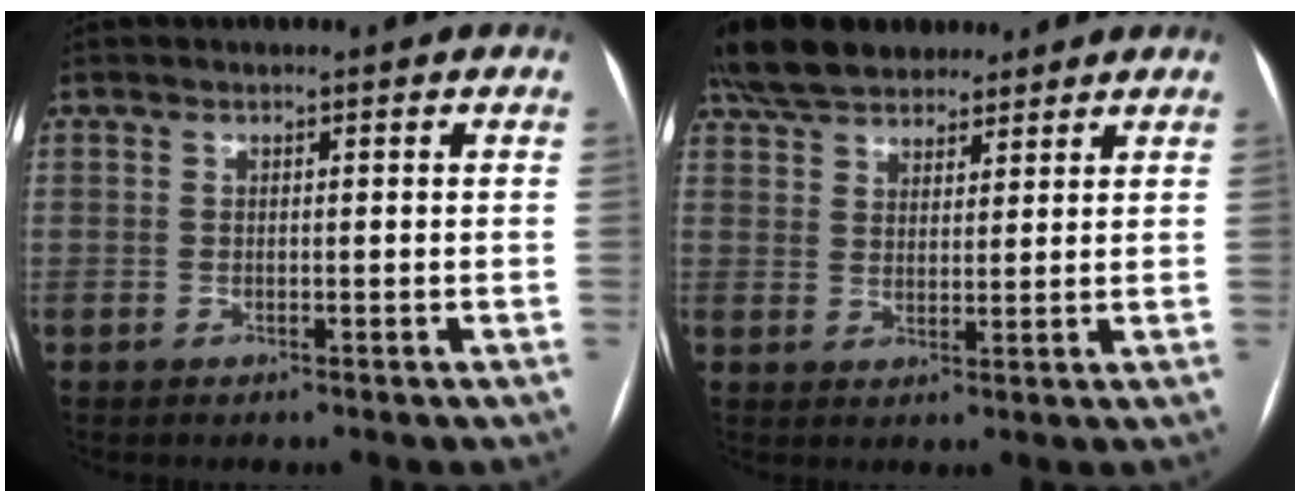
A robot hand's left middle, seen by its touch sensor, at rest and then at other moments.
{"total": 13.9, "force": [11.6, 5.6, 5.2], "torque": [-0.100, 0.044, 0.193]}